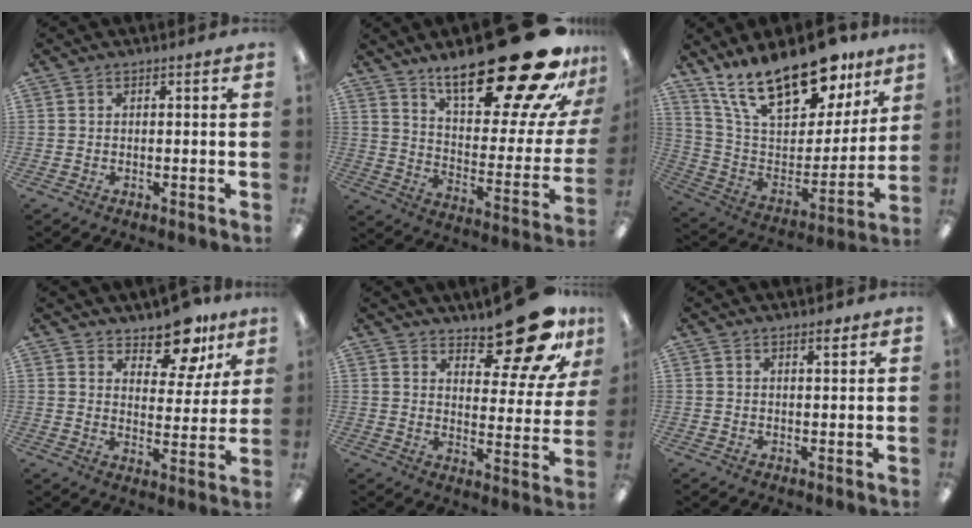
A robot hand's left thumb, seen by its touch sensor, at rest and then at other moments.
{"total": 32.0, "force": [21.2, 10.3, 21.6], "torque": [-0.261, -0.159, 0.351]}
{"total": 24.7, "force": [17.9, 10.0, 13.8], "torque": [-0.231, -0.114, 0.310]}
{"total": 11.9, "force": [9.8, 4.9, 4.6], "torque": [-0.062, -0.067, 0.178]}
{"total": 18.1, "force": [14.3, 6.2, 9.4], "torque": [-0.117, -0.108, 0.237]}
{"total": 2.1, "force": [1.8, 0.5, 1.0], "torque": [-0.006, -0.008, 0.029]}